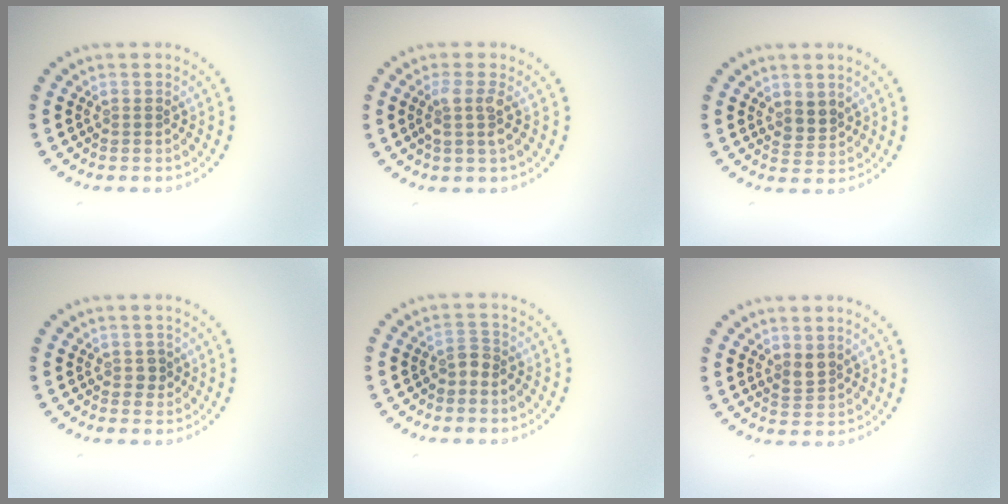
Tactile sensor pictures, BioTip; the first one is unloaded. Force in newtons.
{"total": 2.1, "press": 1.6, "slide": 1.2}
{"total": 1.9, "press": 1.5, "slide": 1.2}
{"total": 0.8, "press": 0.8, "slide": 0.3}
{"total": 1.2, "press": 1.0, "slide": 0.7}
{"total": 1.7, "press": 1.4, "slide": 1.0}